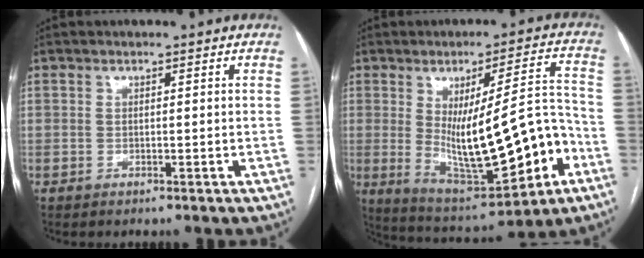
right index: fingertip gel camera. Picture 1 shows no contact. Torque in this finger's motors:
{"motor_torque": [2.01, -0.12, 0.63, 0.21]}